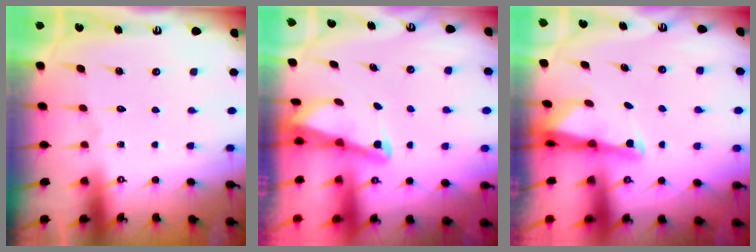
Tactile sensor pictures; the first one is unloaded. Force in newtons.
{"total": 2.2, "press": 2.2, "slide": 0.4}
{"total": 1.8, "press": 1.8, "slide": 0.4}